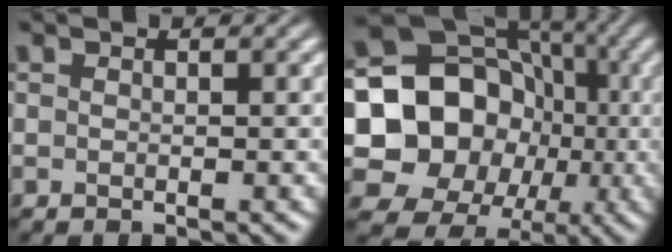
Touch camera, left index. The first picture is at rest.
{"total": 15.5, "force": [-1.1, 14.1, 6.5], "torque": [-0.112, 0.005, -0.034]}